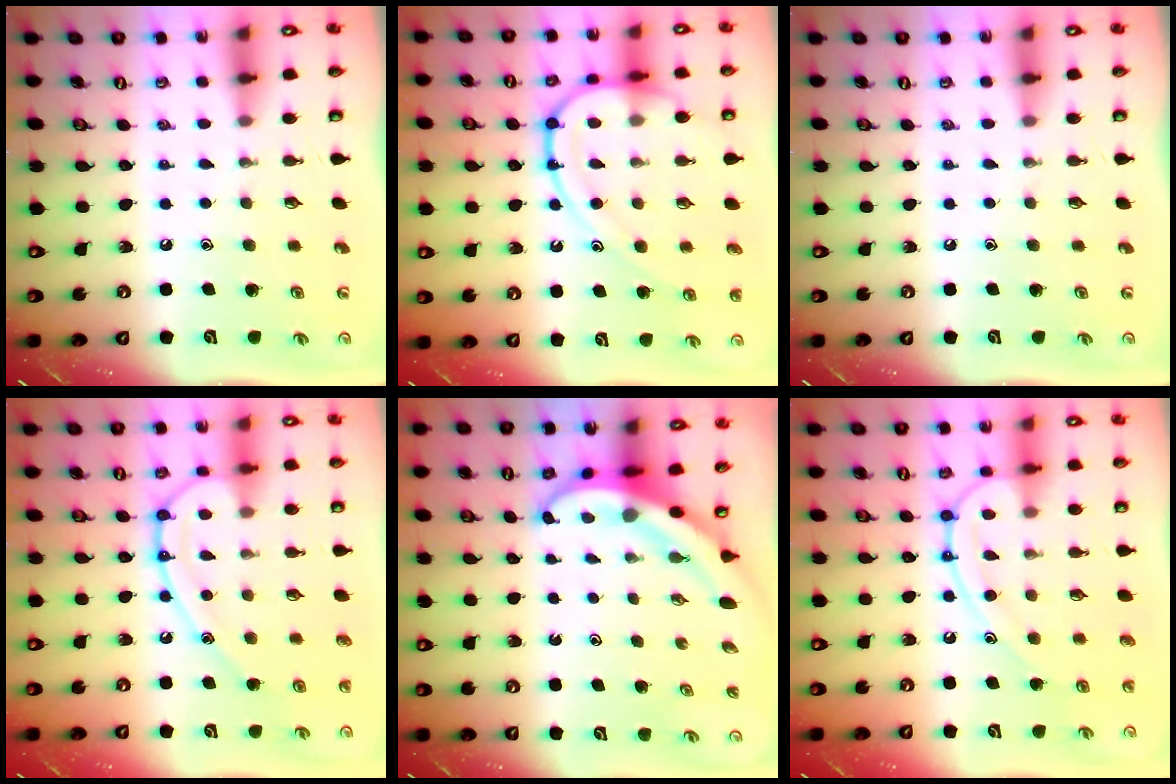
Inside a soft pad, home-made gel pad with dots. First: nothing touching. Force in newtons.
{"total": 14.1, "press": 14.0, "slide": 1.6}
{"total": 0.0}
{"total": 13.8, "press": 13.7, "slide": 1.4}
{"total": 5.3, "press": 5.2, "slide": 0.7}
{"total": 12.6, "press": 12.5, "slide": 1.4}